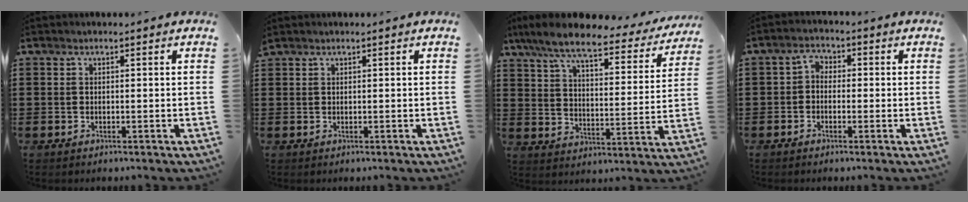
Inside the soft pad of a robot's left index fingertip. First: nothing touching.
{"total": 0.5, "force": [0.5, 0.1, 0.1], "torque": [-0.004, 0.000, 0.010]}
{"total": 8.5, "force": [7.1, 1.1, 4.6], "torque": [-0.117, -0.037, 0.119]}
{"total": 1.6, "force": [-0.3, 1.0, 1.2], "torque": [-0.024, 0.006, -0.009]}